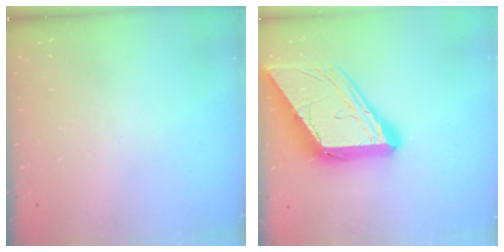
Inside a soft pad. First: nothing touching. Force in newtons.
{"total": 17.5, "press": 17.4, "slide": 1.7}